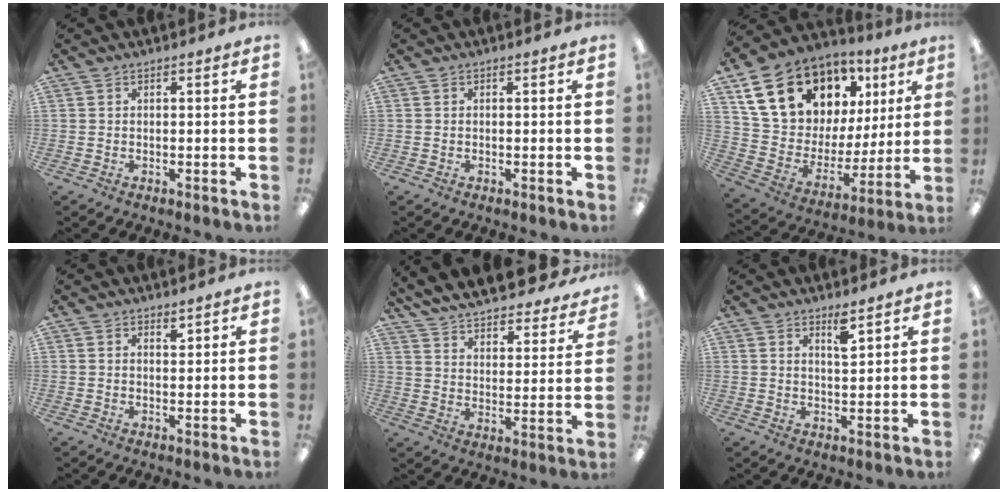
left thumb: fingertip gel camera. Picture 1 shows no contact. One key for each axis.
{"total": 0.0}
{"total": 20.4, "fx": 12.0, "fy": 13.3, "fz": 9.7, "tx": -0.183, "ty": -0.053, "tz": 0.233}
{"total": 1.6, "fx": 1.1, "fy": 0.7, "fz": 0.8, "tx": -0.002, "ty": -0.006, "tz": 0.017}
{"total": 8.8, "fx": 8.5, "fy": 1.2, "fz": 1.7, "tx": -0.039, "ty": -0.079, "tz": 0.145}
{"total": 3.8, "fx": 2.6, "fy": 0.9, "fz": 2.6, "tx": -0.044, "ty": -0.005, "tz": 0.041}